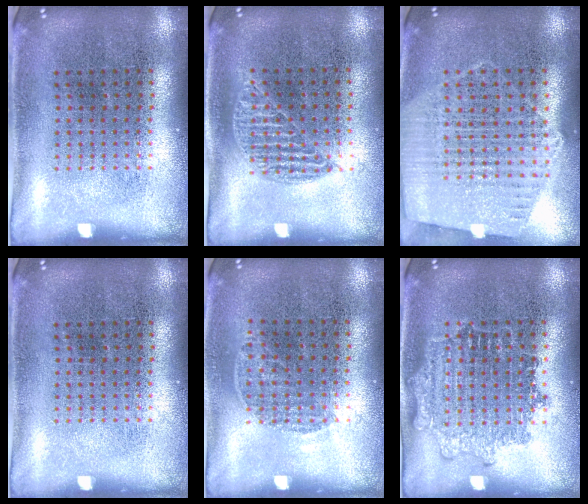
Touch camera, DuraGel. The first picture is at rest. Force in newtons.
{"total": 0.9, "press": 0.8, "slide": 0.4}
{"total": 1.2, "press": 1.2, "slide": 0.3}
{"total": 0.0}
{"total": 0.5, "press": 0.2, "slide": 0.5}
{"total": 1.2, "press": 1.2, "slide": 0.2}